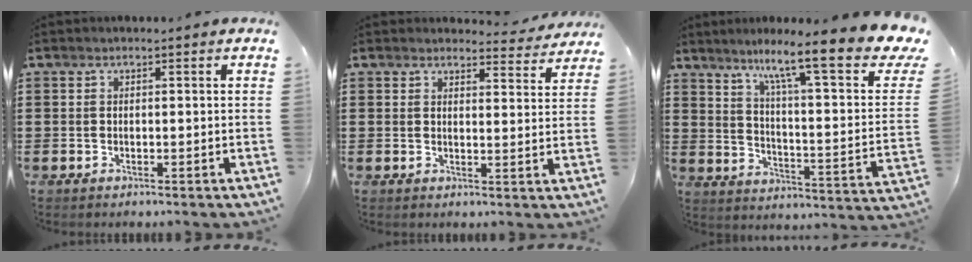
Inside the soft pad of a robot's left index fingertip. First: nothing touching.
{"total": 3.2, "force": [3.1, 0.5, 0.6], "torque": [-0.005, -0.019, 0.054]}
{"total": 12.0, "force": [9.2, 0.8, 7.8], "torque": [-0.153, -0.070, 0.140]}